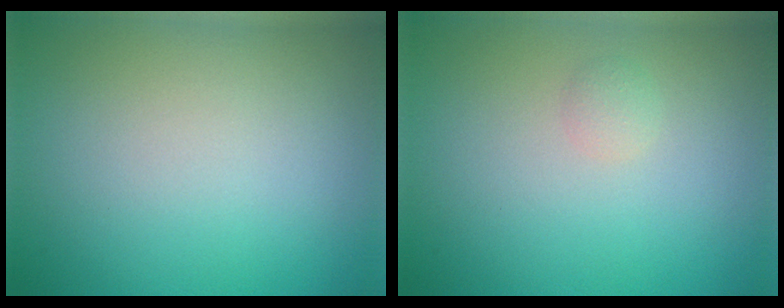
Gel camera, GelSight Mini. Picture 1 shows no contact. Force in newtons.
{"total": 0.8, "press": 0.8, "slide": 0.0}